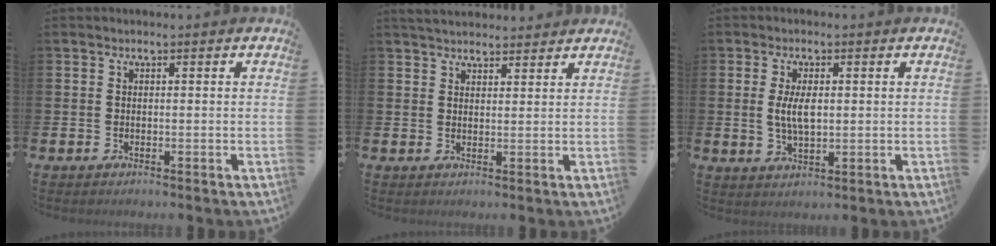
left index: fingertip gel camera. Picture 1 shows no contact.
{"total": 3.3, "force": [3.2, 0.8, 0.4], "torque": [-0.011, -0.011, 0.060]}
{"total": 4.3, "force": [0.7, 1.9, 3.8], "torque": [-0.065, 0.001, 0.007]}